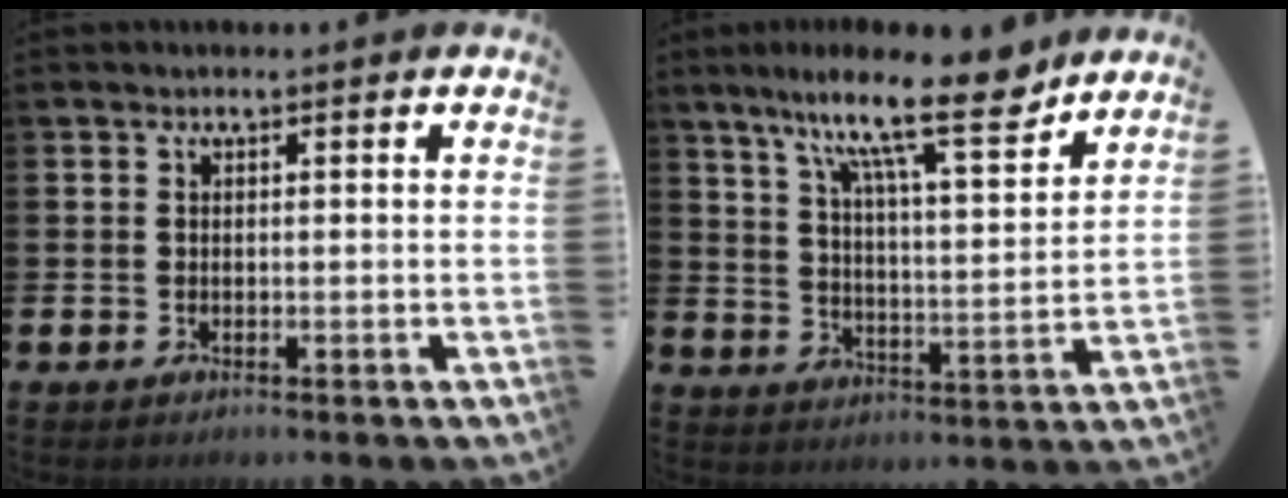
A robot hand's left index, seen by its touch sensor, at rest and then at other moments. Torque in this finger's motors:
{"motor_torque": [1.46, -0.68, 1.05, 0.13]}